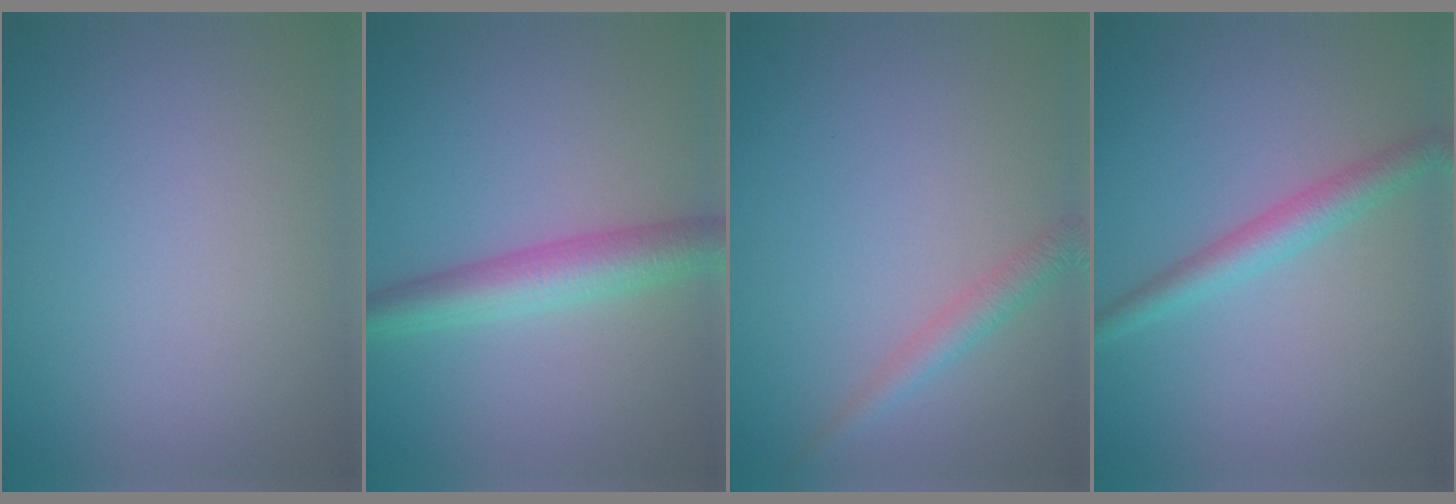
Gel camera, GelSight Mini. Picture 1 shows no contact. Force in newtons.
{"total": 4.4, "press": 4.4, "slide": 0.0}
{"total": 1.9, "press": 1.9, "slide": 0.0}
{"total": 2.7, "press": 2.7, "slide": 0.1}